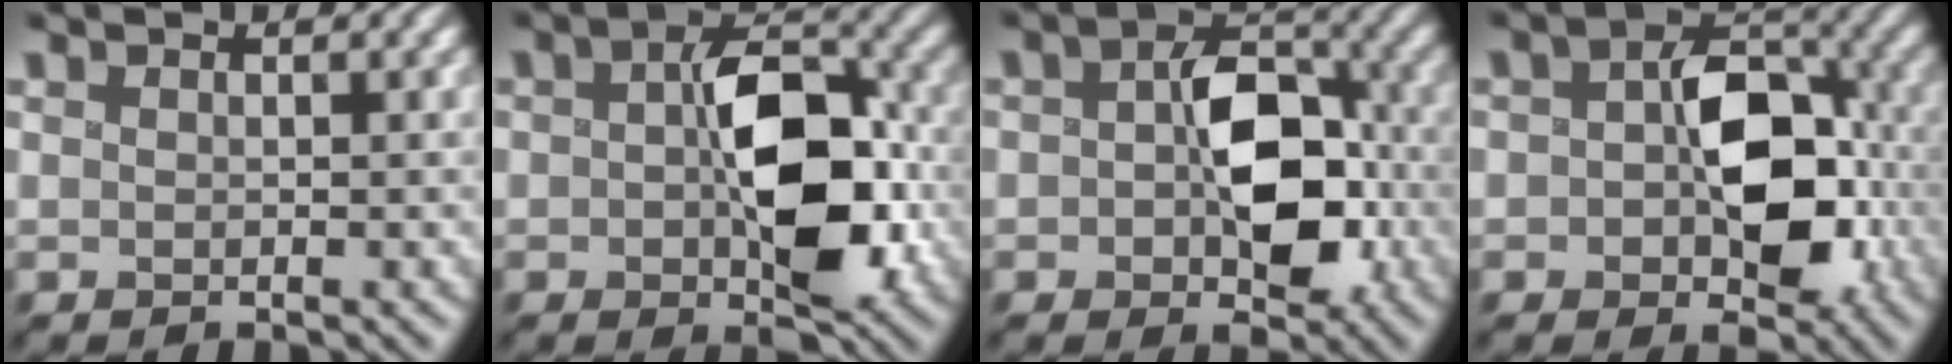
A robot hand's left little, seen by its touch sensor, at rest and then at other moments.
{"total": 7.8, "force": [-1.2, 4.5, 6.3], "torque": [-0.118, -0.003, -0.001]}
{"total": 6.8, "force": [-1.4, 4.4, 5.0], "torque": [-0.092, -0.004, -0.004]}
{"total": 7.5, "force": [-1.4, 4.9, 5.5], "torque": [-0.093, -0.003, -0.004]}